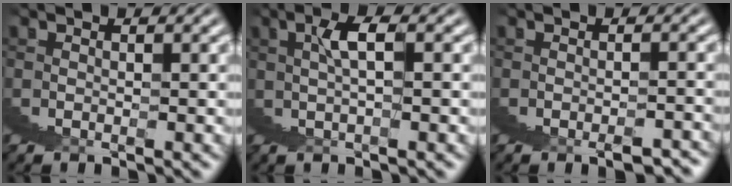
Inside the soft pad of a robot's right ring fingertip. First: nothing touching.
{"total": 3.1, "force": [2.3, -0.5, 1.9], "torque": [-0.018, 0.024, 0.033]}
{"total": 1.6, "force": [-1.2, -0.9, -0.3], "torque": [0.024, 0.008, -0.021]}